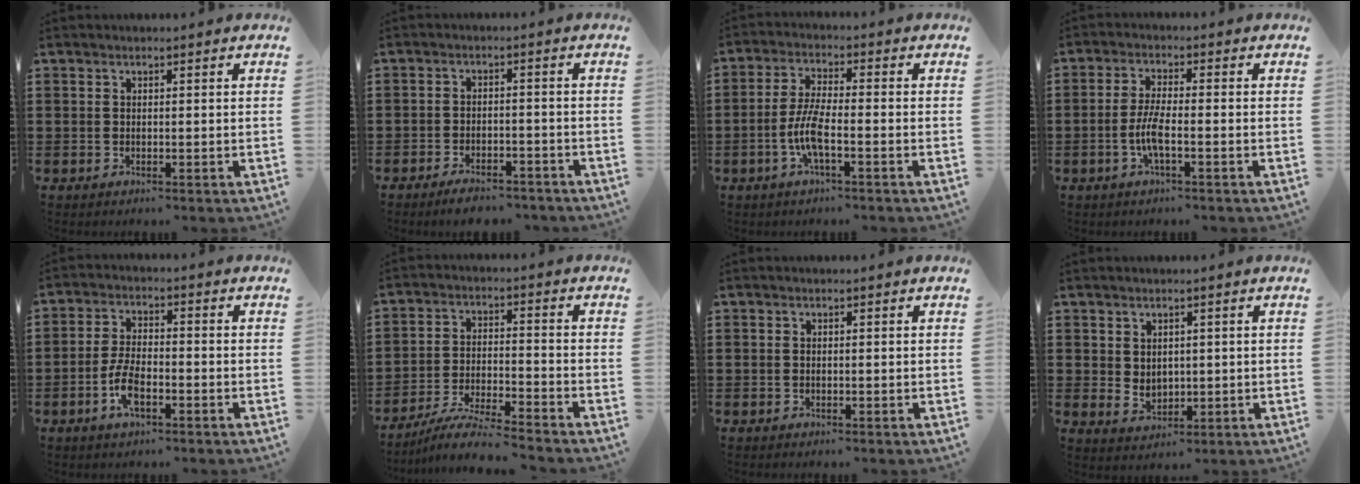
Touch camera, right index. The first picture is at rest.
{"total": 3.2, "force": [-3.1, 0.6, 0.9], "torque": [-0.016, 0.006, -0.060]}
{"total": 6.1, "force": [-2.2, 1.3, 5.5], "torque": [-0.128, -0.011, -0.049]}
{"total": 4.7, "force": [-1.6, 0.8, 4.3], "torque": [-0.103, -0.008, -0.039]}
{"total": 5.7, "force": [-2.3, 2.4, 4.7], "torque": [-0.114, -0.002, -0.052]}
{"total": 6.8, "force": [-6.4, -0.4, 2.1], "torque": [-0.051, -0.011, -0.127]}
{"total": 0.0}
{"total": 2.6, "force": [1.0, 2.2, 1.0], "torque": [-0.018, 0.004, 0.017]}